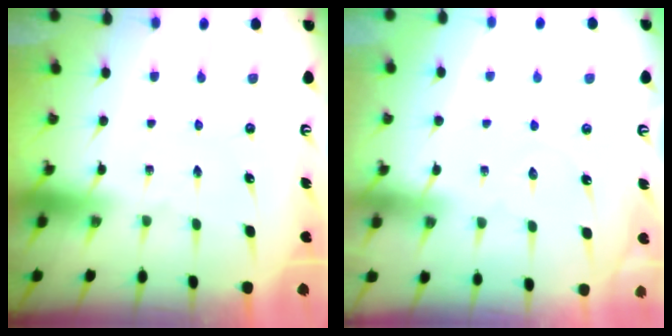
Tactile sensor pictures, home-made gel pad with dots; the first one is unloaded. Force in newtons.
{"total": 2.4, "press": 2.4, "slide": 0.3}